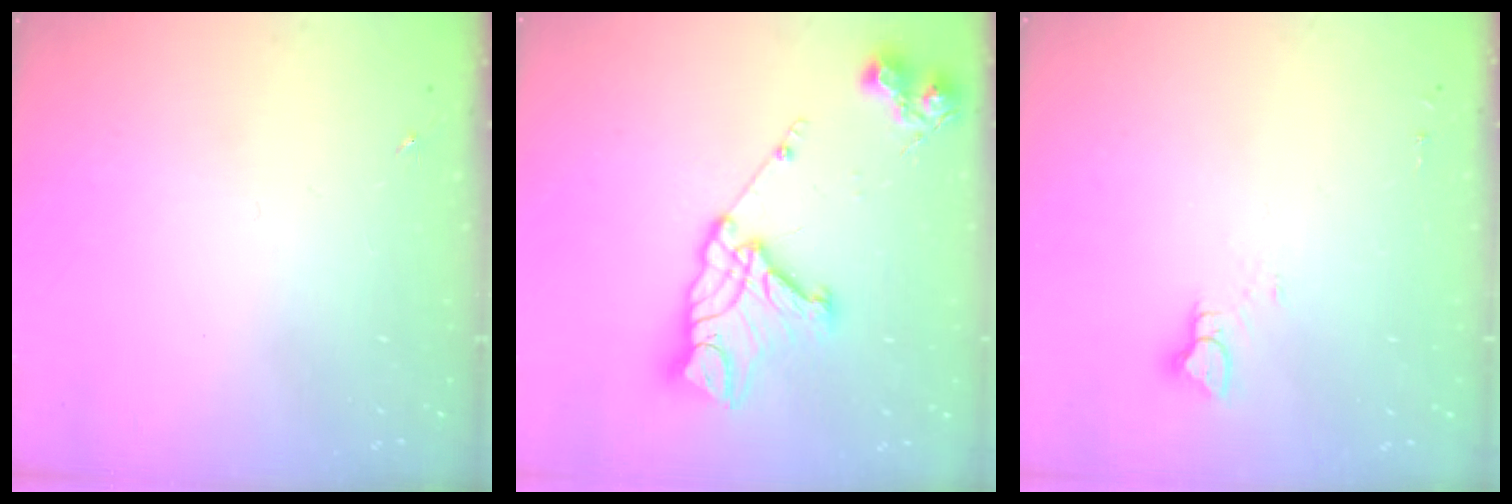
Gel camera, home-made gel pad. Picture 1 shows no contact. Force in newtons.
{"total": 18.0, "press": 17.9, "slide": 1.7}
{"total": 3.1, "press": 3.1, "slide": 0.2}